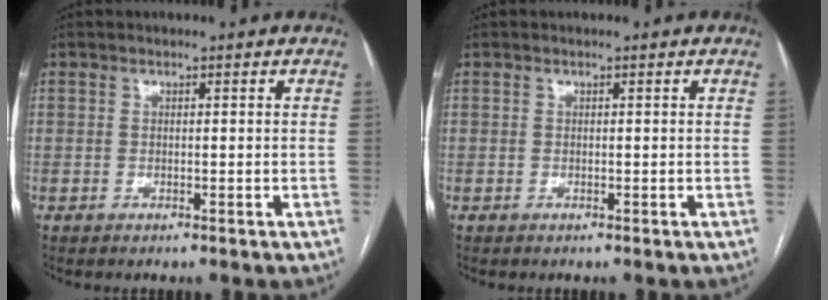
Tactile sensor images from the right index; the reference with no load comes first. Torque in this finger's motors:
{"motor_torque": [0.16, 0.19, -0.02, 0.00]}